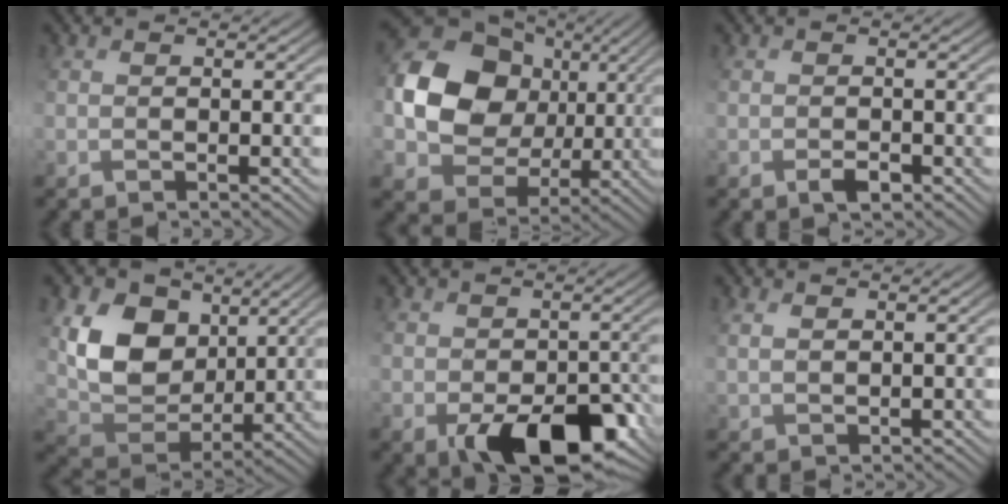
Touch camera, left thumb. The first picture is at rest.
{"total": 16.5, "force": [3.6, 13.6, 8.6], "torque": [-0.225, 0.025, 0.076]}
{"total": 0.9, "force": [-0.4, 0.5, 0.6], "torque": [-0.008, 0.004, -0.005]}
{"total": 10.9, "force": [4.6, 8.1, 5.8], "torque": [-0.136, 0.000, 0.085]}
{"total": 10.1, "force": [-4.3, 6.1, 6.7], "torque": [-0.111, -0.033, -0.045]}
{"total": 1.8, "force": [1.8, 0.1, -0.3], "torque": [0.000, 0.005, 0.039]}